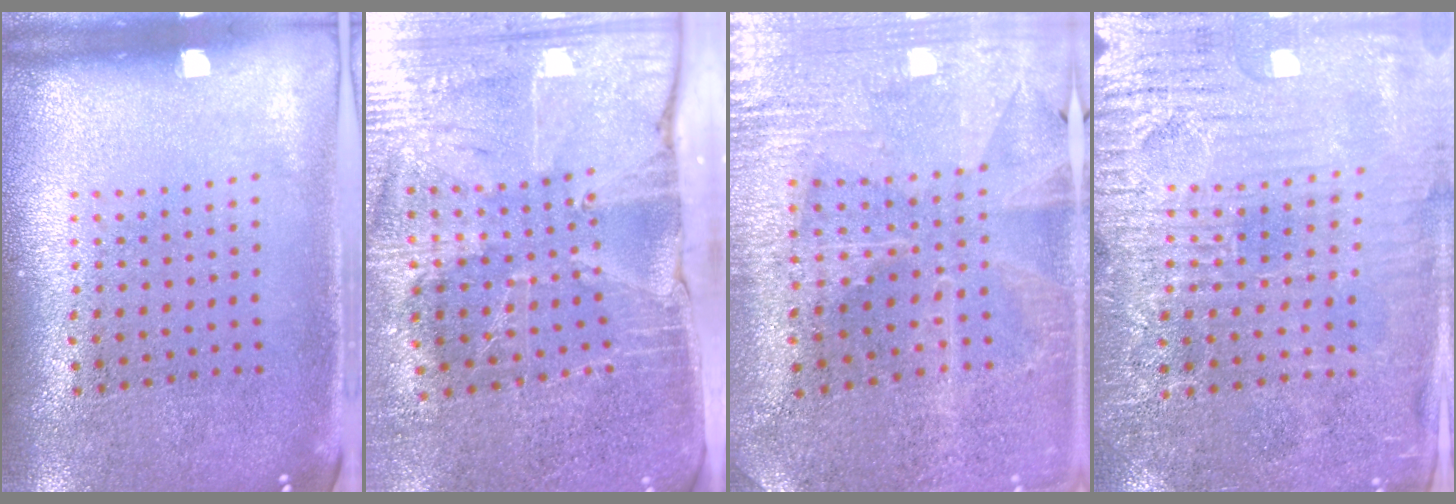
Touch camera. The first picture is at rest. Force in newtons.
{"total": 4.2, "press": 3.8, "slide": 1.9}
{"total": 1.0, "press": 1.0, "slide": 0.3}
{"total": 3.5, "press": 3.4, "slide": 0.8}